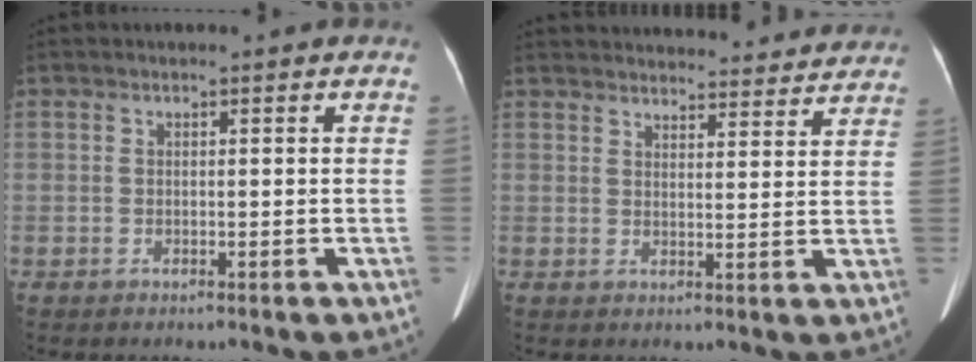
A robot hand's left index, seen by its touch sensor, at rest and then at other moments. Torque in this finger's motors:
{"motor_torque": [0.56, -1.58, 0.39, 0.01]}